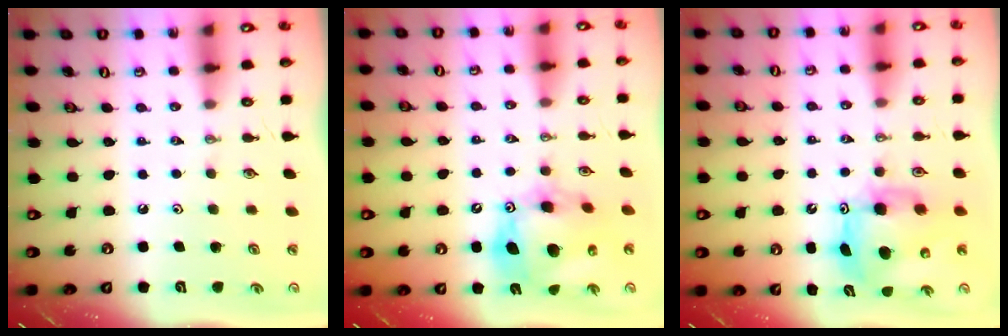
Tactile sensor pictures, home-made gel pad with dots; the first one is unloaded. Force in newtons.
{"total": 14.7, "press": 14.6, "slide": 1.3}
{"total": 10.2, "press": 10.2, "slide": 0.5}